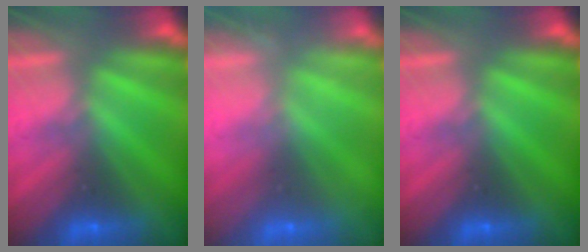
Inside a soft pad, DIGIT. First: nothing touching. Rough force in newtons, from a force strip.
{"total": 2.4}
{"total": 0.0}